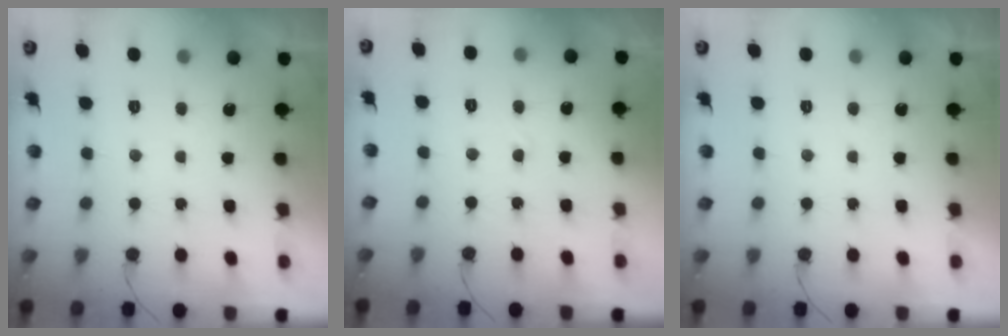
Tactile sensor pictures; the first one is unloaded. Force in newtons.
{"total": 2.8, "press": 2.8, "slide": 0.2}
{"total": 1.9, "press": 1.9, "slide": 0.0}